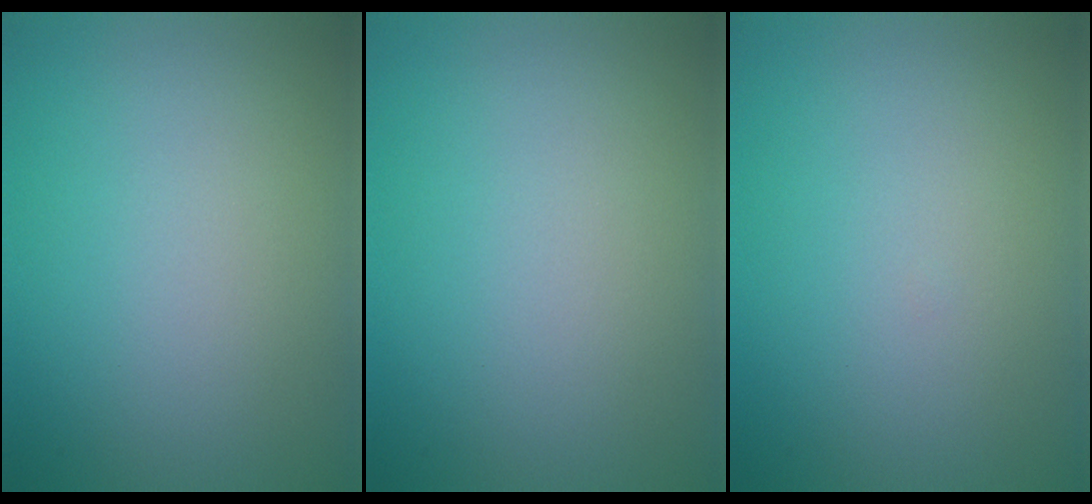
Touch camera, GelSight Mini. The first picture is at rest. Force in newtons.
{"total": 0.0}
{"total": 0.0}